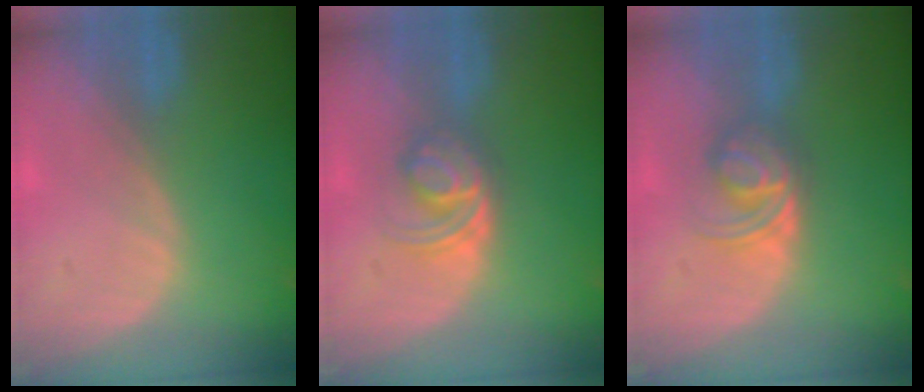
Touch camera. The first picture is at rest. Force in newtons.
{"total": 5.8, "press": 5.0, "slide": 2.9}
{"total": 5.9, "press": 5.2, "slide": 2.9}